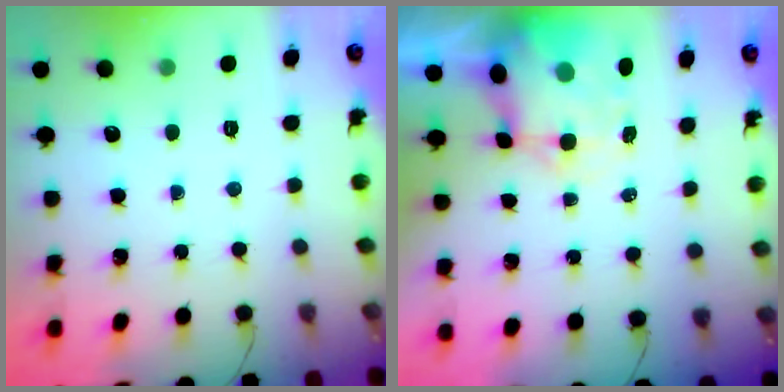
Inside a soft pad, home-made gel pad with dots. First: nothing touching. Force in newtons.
{"total": 8.4, "press": 8.0, "slide": 2.5}